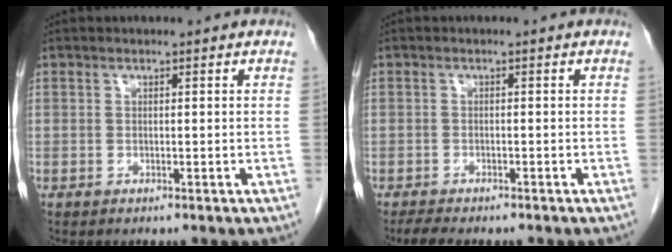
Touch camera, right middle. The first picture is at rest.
{"total": 3.7, "force": [-3.1, 1.0, 1.7], "torque": [-0.035, -0.012, -0.042]}